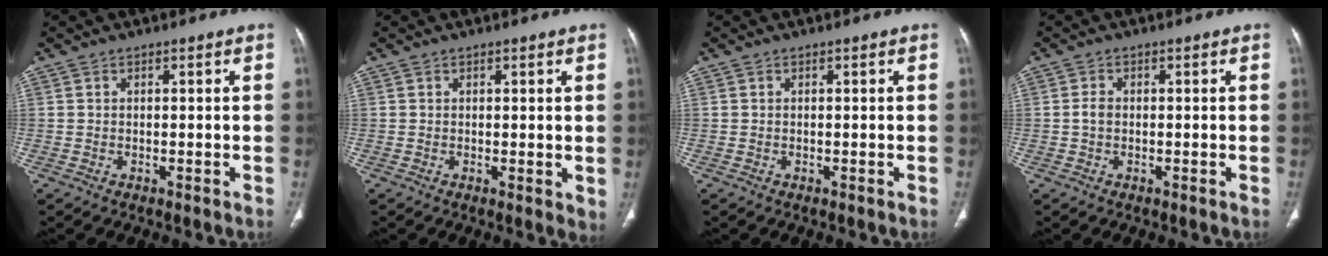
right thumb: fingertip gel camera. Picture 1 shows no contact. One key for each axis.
{"total": 2.1, "fx": 0.5, "fy": 0.9, "fz": 1.9, "tx": -0.026, "ty": -0.009, "tz": 0.007}
{"total": 0.0}
{"total": 1.6, "fx": -0.1, "fy": 1.2, "fz": 1.1, "tx": -0.022, "ty": 0.002, "tz": -0.005}